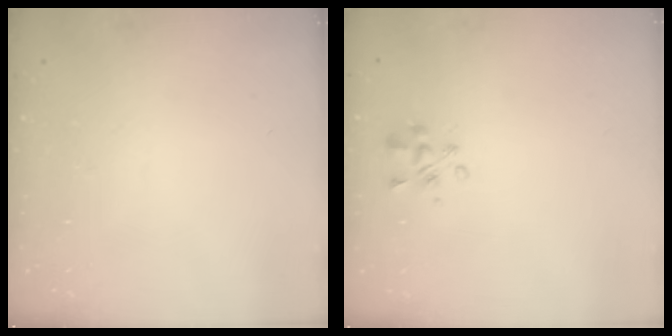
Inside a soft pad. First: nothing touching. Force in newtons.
{"total": 3.9, "press": 3.9, "slide": 0.6}